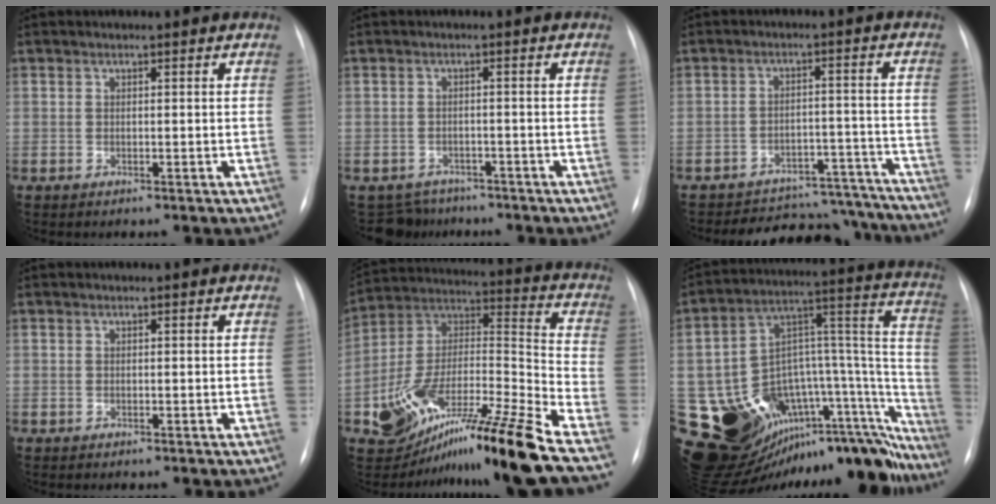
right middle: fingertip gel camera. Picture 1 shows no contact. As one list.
[{"total": 4.6, "force": [-3.9, 2.3, -0.9], "torque": [0.015, 0.010, -0.059]}, {"total": 16.1, "force": [-15.3, 4.7, 1.8], "torque": [-0.011, 0.039, -0.190]}, {"total": 0.6, "force": [-0.3, 0.5, -0.1], "torque": [0.000, 0.005, -0.005]}, {"total": 20.3, "force": [-14.1, 0.5, 14.6], "torque": [-0.261, 0.000, -0.238]}, {"total": 33.7, "force": [-25.8, 13.9, 16.5], "torque": [-0.182, 0.053, -0.346]}]